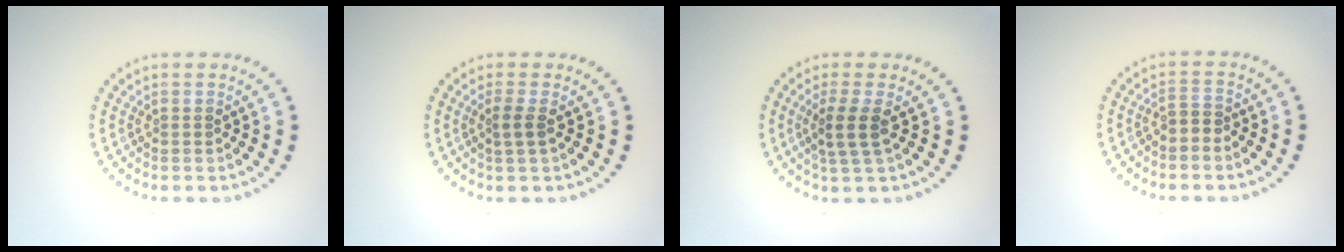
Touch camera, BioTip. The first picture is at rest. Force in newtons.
{"total": 1.3, "press": 1.1, "slide": 0.8}
{"total": 2.4, "press": 2.0, "slide": 1.4}
{"total": 1.2, "press": 1.0, "slide": 0.6}